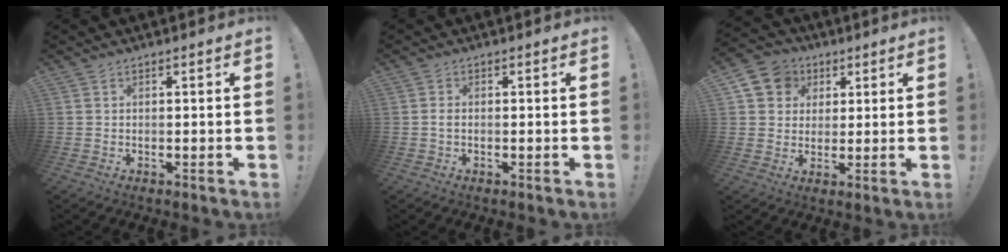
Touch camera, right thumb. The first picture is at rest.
{"total": 1.1, "force": [-0.3, 0.6, 0.9], "torque": [-0.017, 0.005, -0.005]}
{"total": 9.6, "force": [3.4, 8.5, 2.9], "torque": [-0.037, -0.009, 0.069]}